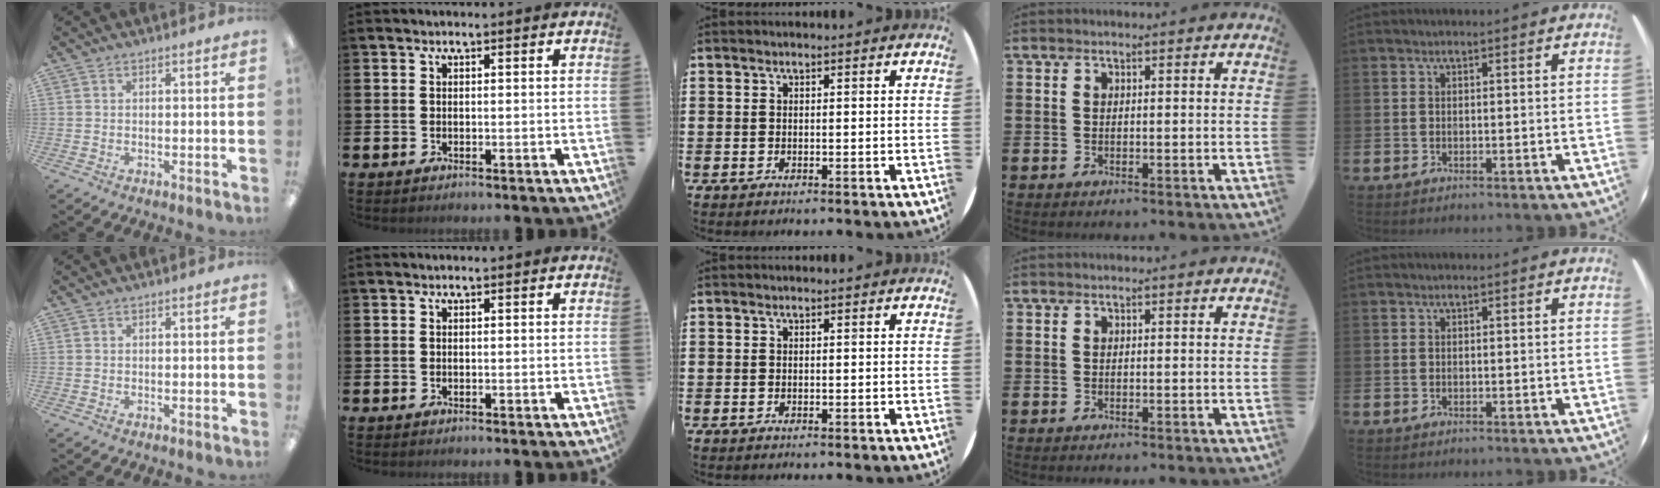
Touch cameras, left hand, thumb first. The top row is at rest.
{}